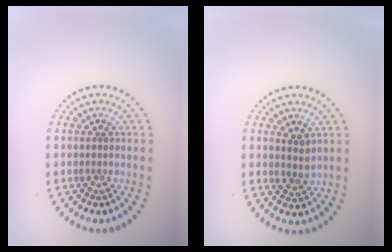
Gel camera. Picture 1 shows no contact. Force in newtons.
{"total": 1.5, "press": 1.3, "slide": 0.7}